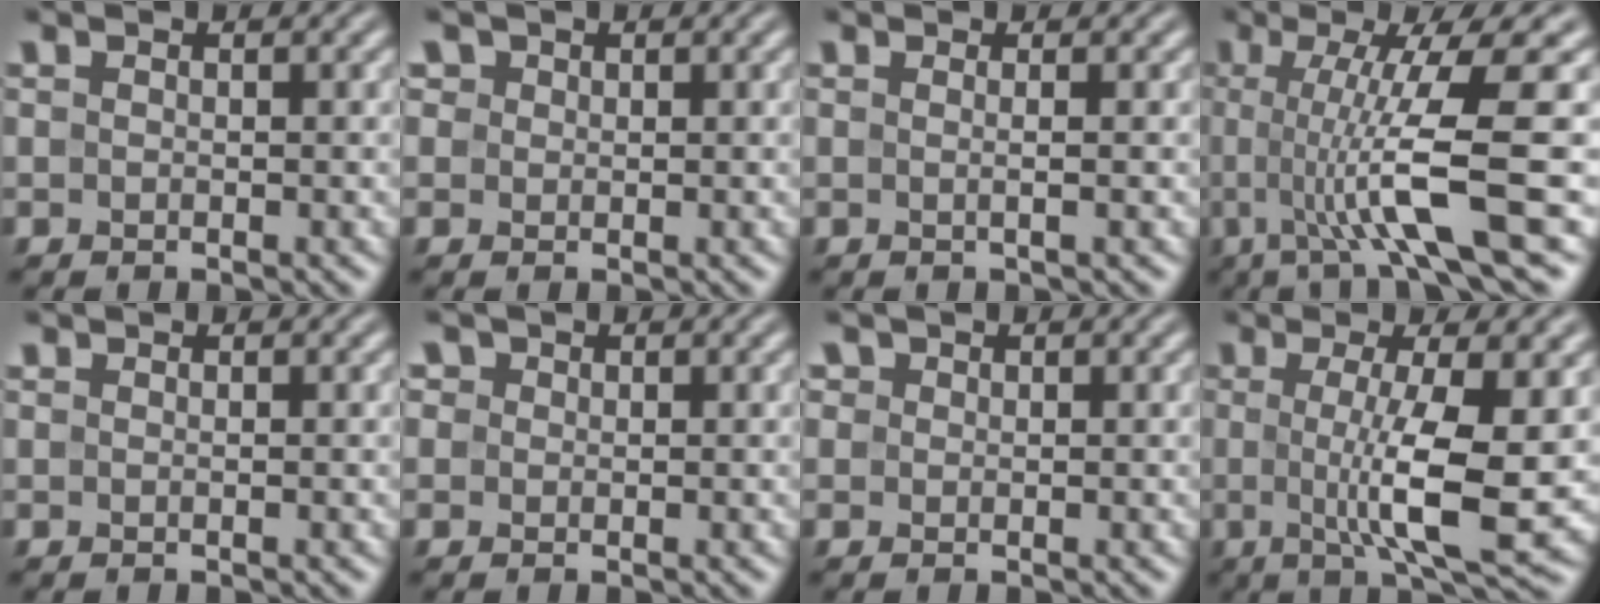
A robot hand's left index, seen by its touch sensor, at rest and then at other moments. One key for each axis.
{"total": 1.6, "fx": 0.9, "fy": 1.3, "fz": 0.4, "tx": -0.007, "ty": -0.003, "tz": 0.009}
{"total": 1.6, "fx": 0.1, "fy": 0.5, "fz": 1.5, "tx": -0.019, "ty": 0.002, "tz": -0.013}
{"total": 9.6, "fx": -0.9, "fy": 1.5, "fz": 9.4, "tx": -0.136, "ty": -0.005, "tz": -0.015}
{"total": 0.0}
{"total": 1.6, "fx": 0.8, "fy": 1.3, "fz": 0.5, "tx": -0.006, "ty": 0.005, "tz": -0.003}
{"total": 1.2, "fx": 0.7, "fy": 1.0, "fz": 0.3, "tx": -0.004, "ty": 0.000, "tz": 0.002}
{"total": 7.7, "fx": -0.3, "fy": 1.5, "fz": 7.5, "tx": -0.124, "ty": -0.011, "tz": -0.001}